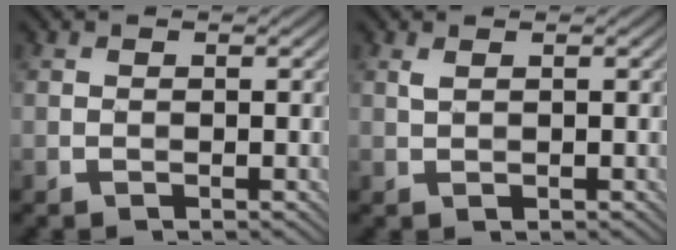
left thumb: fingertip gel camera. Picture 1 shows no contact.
{"total": 0.7, "force": [0.4, 0.1, 0.5], "torque": [-0.017, 0.002, 0.011]}